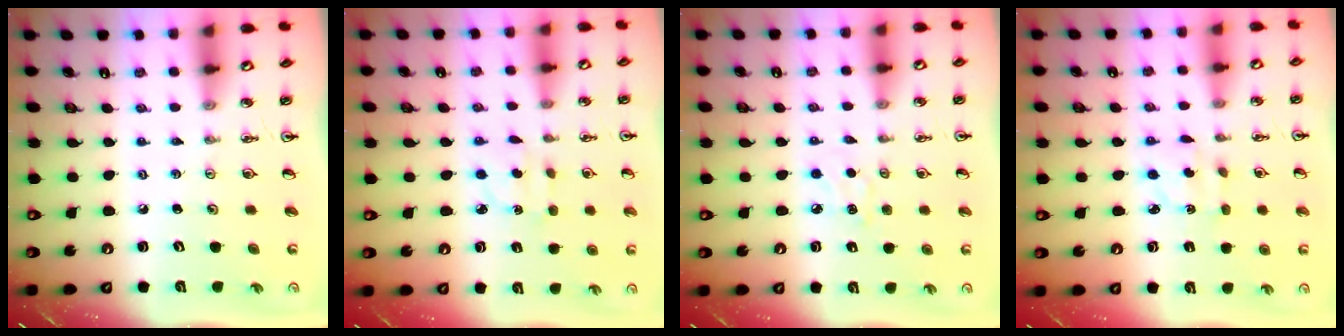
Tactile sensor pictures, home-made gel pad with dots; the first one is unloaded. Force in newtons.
{"total": 3.3, "press": 3.2, "slide": 0.4}
{"total": 4.2, "press": 4.1, "slide": 0.6}
{"total": 2.4, "press": 2.3, "slide": 0.5}